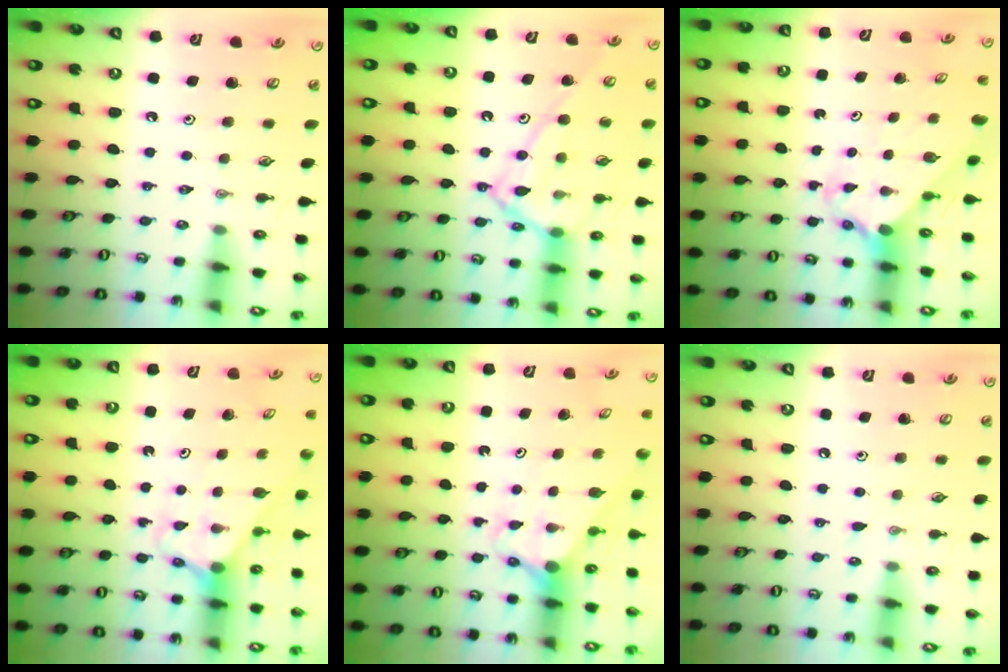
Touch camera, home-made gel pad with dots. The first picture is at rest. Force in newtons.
{"total": 14.8, "press": 14.8, "slide": 1.2}
{"total": 2.1, "press": 2.1, "slide": 0.2}
{"total": 2.7, "press": 2.7, "slide": 0.2}
{"total": 3.0, "press": 3.0, "slide": 0.0}
{"total": 2.4, "press": 2.4, "slide": 0.4}